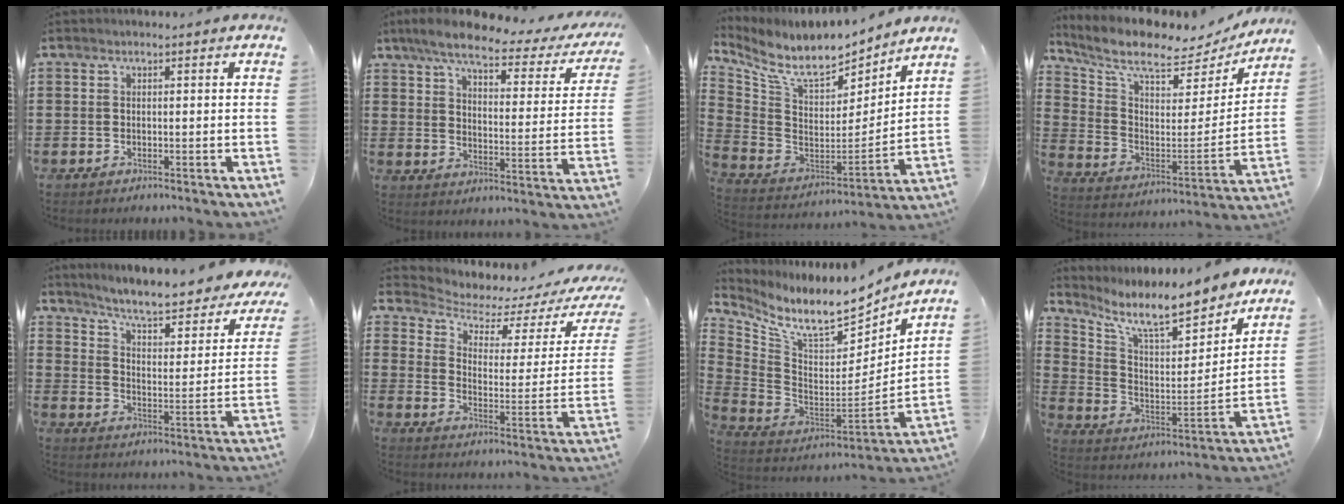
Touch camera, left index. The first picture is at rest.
{"total": 7.0, "force": [5.5, 1.2, 4.1], "torque": [-0.097, -0.024, 0.091]}
{"total": 9.4, "force": [7.8, 3.0, 4.4], "torque": [-0.114, -0.058, 0.135]}
{"total": 8.6, "force": [7.2, 2.1, 4.2], "torque": [-0.117, -0.053, 0.123]}
{"total": 6.4, "force": [5.7, 0.2, 2.8], "torque": [-0.078, -0.042, 0.092]}
{"total": 3.5, "force": [2.8, 1.4, 1.5], "torque": [-0.051, -0.021, 0.041]}
{"total": 9.4, "force": [7.8, 2.1, 4.9], "torque": [-0.122, -0.068, 0.132]}
{"total": 11.1, "force": [9.2, 2.7, 5.6], "torque": [-0.131, -0.063, 0.157]}